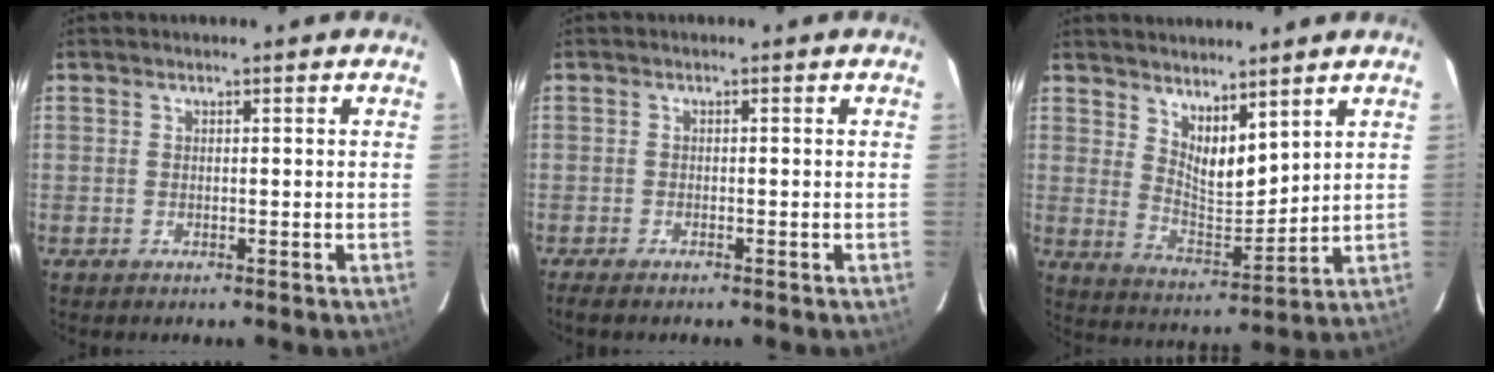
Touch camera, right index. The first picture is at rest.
{"total": 2.3, "force": [-1.9, 0.5, 1.1], "torque": [-0.030, -0.008, -0.035]}
{"total": 8.4, "force": [6.0, 3.1, 5.1], "torque": [-0.080, -0.014, 0.111]}